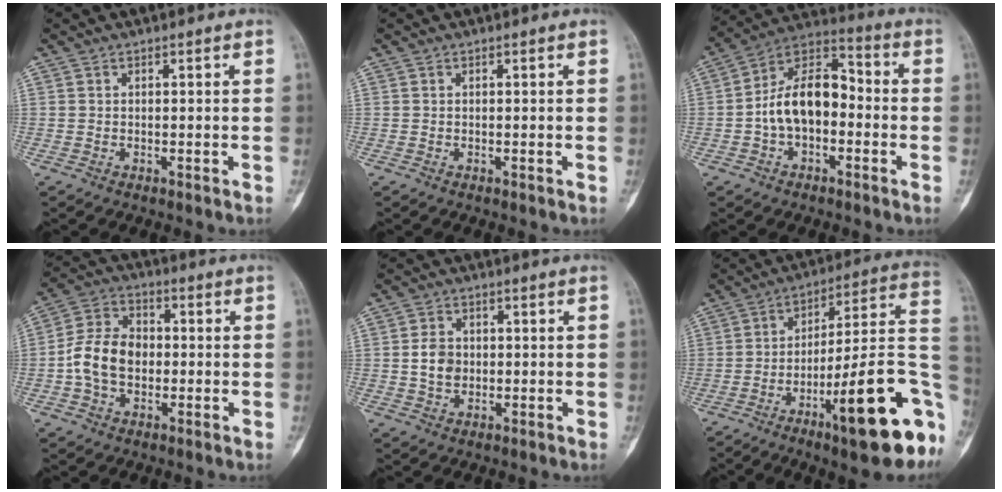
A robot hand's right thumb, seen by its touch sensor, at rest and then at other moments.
{"total": 0.0}
{"total": 13.6, "force": [-2.0, 8.5, 10.5], "torque": [-0.166, 0.049, -0.046]}
{"total": 10.4, "force": [-1.2, 7.6, 7.0], "torque": [-0.120, 0.030, -0.030]}
{"total": 4.6, "force": [0.0, 3.6, 2.9], "torque": [-0.038, 0.003, -0.001]}
{"total": 23.5, "force": [-9.1, 5.0, 21.0], "torque": [-0.250, 0.043, -0.130]}